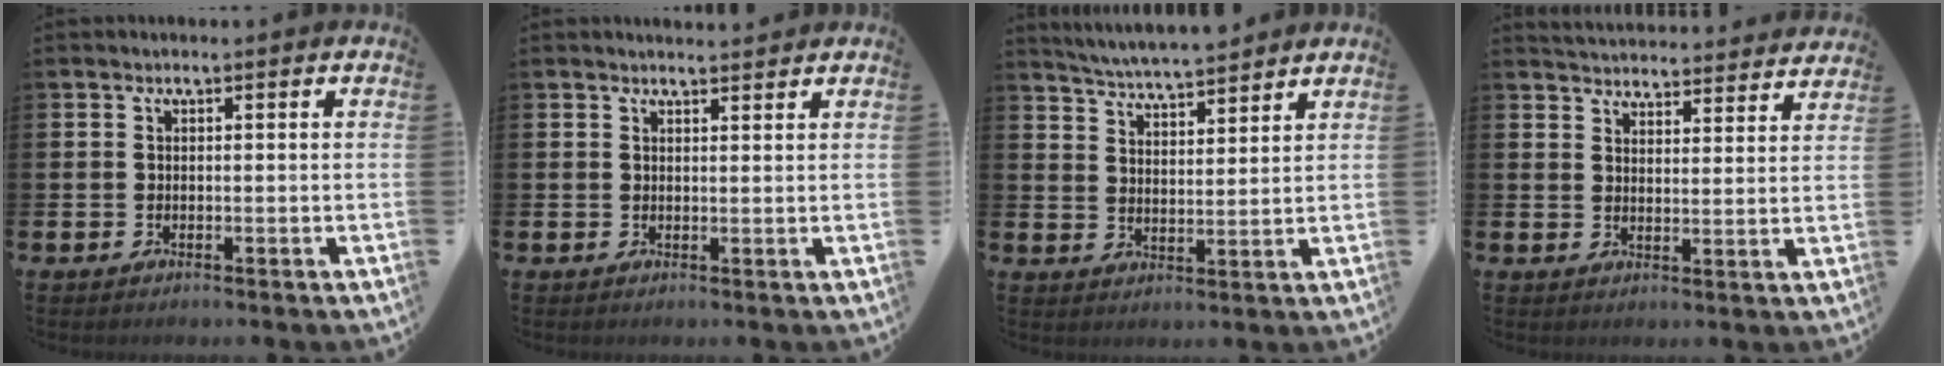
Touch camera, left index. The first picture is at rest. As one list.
[{"total": 1.8, "force": [1.8, 0.1, -0.1], "torque": [0.007, -0.010, 0.031]}, {"total": 5.4, "force": [5.3, 0.1, 0.6], "torque": [-0.035, -0.029, 0.096]}, {"total": 4.9, "force": [4.8, 0.4, -0.1], "torque": [-0.013, -0.036, 0.087]}]